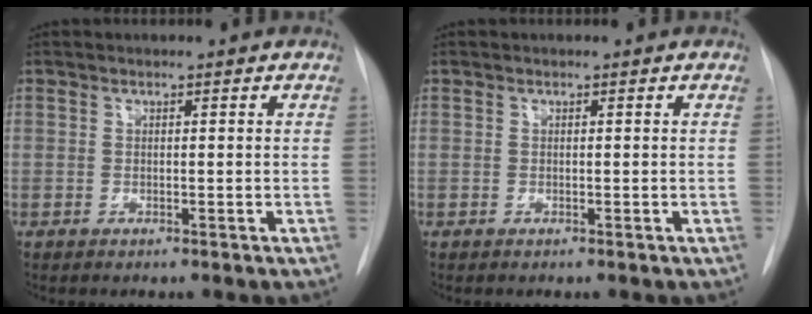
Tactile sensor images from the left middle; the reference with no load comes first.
{"total": 0.0}